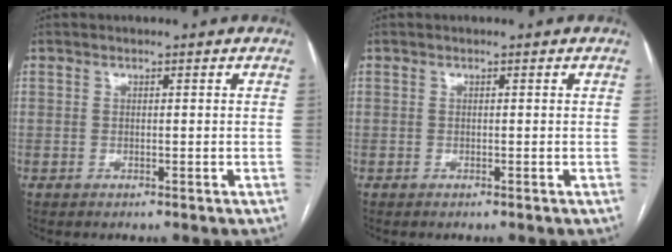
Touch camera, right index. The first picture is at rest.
{"total": 0.0}